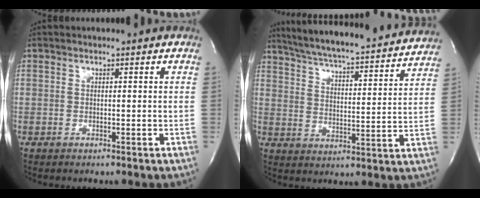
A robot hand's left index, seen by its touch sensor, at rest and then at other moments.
{"total": 24.4, "force": [22.4, 2.5, 9.3], "torque": [-0.155, -0.023, 0.300]}